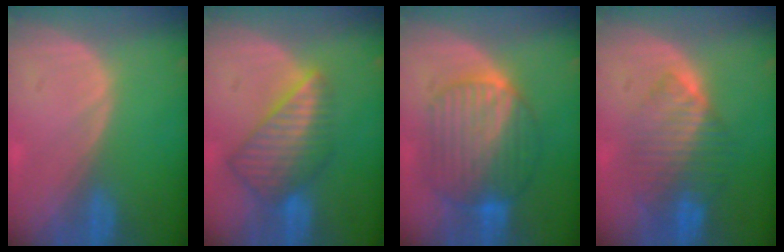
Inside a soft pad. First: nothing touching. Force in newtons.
{"total": 8.5, "press": 7.4, "slide": 4.2}
{"total": 10.3, "press": 10.3, "slide": 0.8}
{"total": 7.8, "press": 7.4, "slide": 2.3}